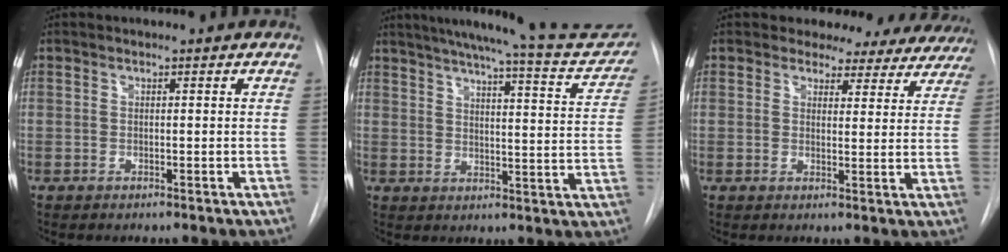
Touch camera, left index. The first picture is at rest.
{"total": 20.4, "force": [18.8, 1.6, 7.8], "torque": [-0.109, -0.049, 0.225]}
{"total": 12.0, "force": [10.7, 5.2, 1.3], "torque": [0.014, -0.017, 0.096]}